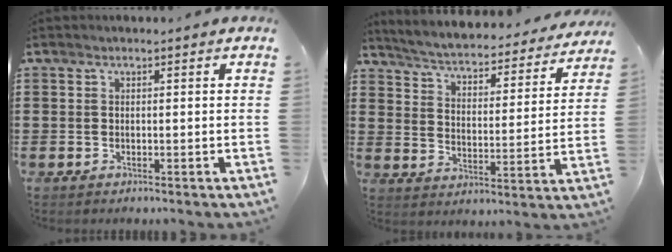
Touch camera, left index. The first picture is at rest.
{"total": 3.6, "force": [3.5, -0.2, 0.9], "torque": [-0.039, -0.034, 0.049]}